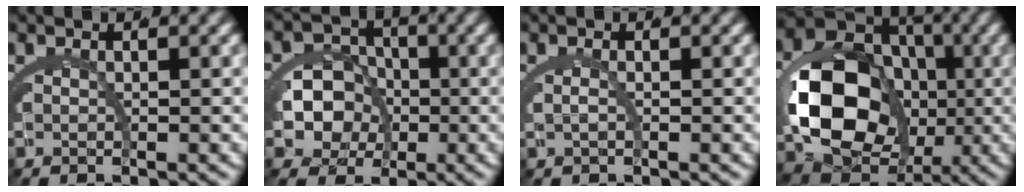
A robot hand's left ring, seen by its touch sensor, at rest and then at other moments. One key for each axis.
{"total": 9.7, "fx": -2.3, "fy": 8.5, "fz": 4.0, "tx": -0.078, "ty": -0.034, "tz": -0.041}
{"total": 0.8, "fx": -0.2, "fy": 0.4, "fz": 0.6, "tx": -0.020, "ty": -0.002, "tz": -0.004}
{"total": 15.2, "fx": -0.9, "fy": 11.7, "fz": 9.7, "tx": -0.175, "ty": -0.020, "tz": -0.019}